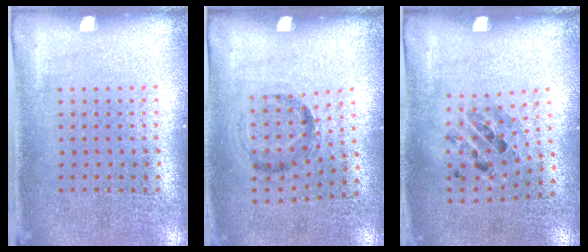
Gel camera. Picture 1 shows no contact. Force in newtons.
{"total": 1.2, "press": 0.8, "slide": 0.9}
{"total": 0.8, "press": 0.7, "slide": 0.4}